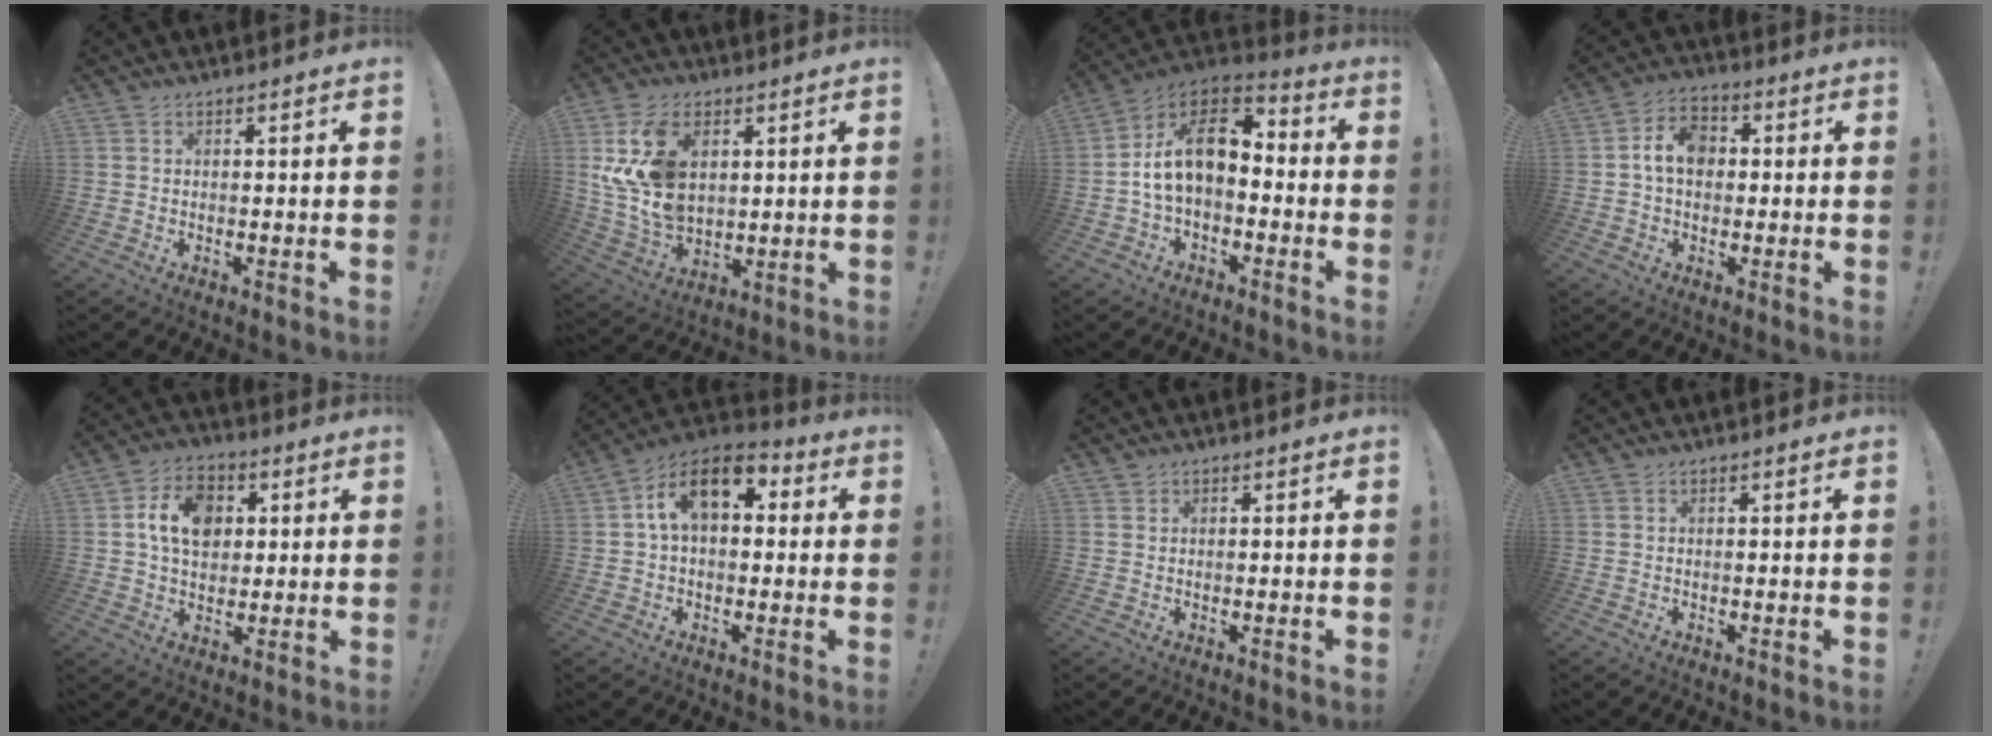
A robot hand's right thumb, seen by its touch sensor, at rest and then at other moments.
{"total": 16.1, "force": [5.3, 10.7, 10.9], "torque": [-0.223, -0.023, 0.099]}
{"total": 13.7, "force": [1.3, 8.2, 11.0], "torque": [-0.188, 0.004, 0.028]}
{"total": 8.5, "force": [0.6, 6.1, 5.8], "torque": [-0.090, 0.014, 0.014]}
{"total": 12.1, "force": [3.0, 9.0, 7.5], "torque": [-0.109, 0.006, 0.058]}
{"total": 12.4, "force": [4.0, 7.4, 9.2], "torque": [-0.146, 0.002, 0.072]}
{"total": 1.0, "force": [0.8, 0.5, -0.3], "torque": [0.005, 0.001, 0.016]}
{"total": 0.0}